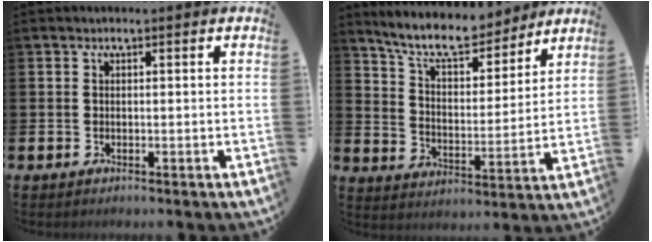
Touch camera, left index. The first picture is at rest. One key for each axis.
{"total": 9.7, "fx": 8.9, "fy": 2.2, "fz": 3.3, "tx": -0.085, "ty": -0.057, "tz": 0.157}